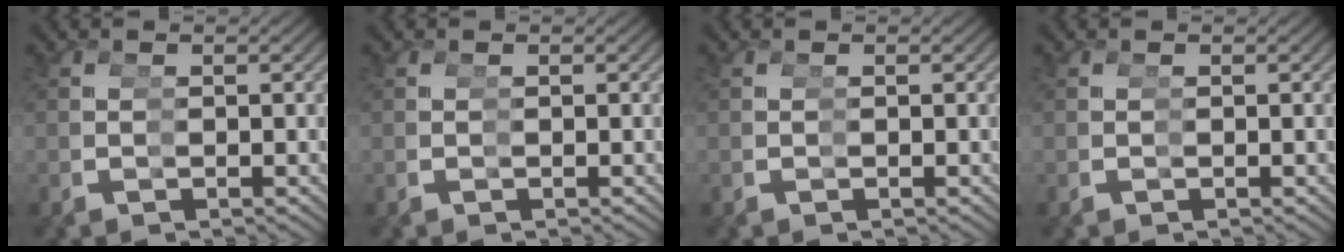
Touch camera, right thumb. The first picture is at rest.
{"total": 0.0}
{"total": 0.0}
{"total": 0.0}